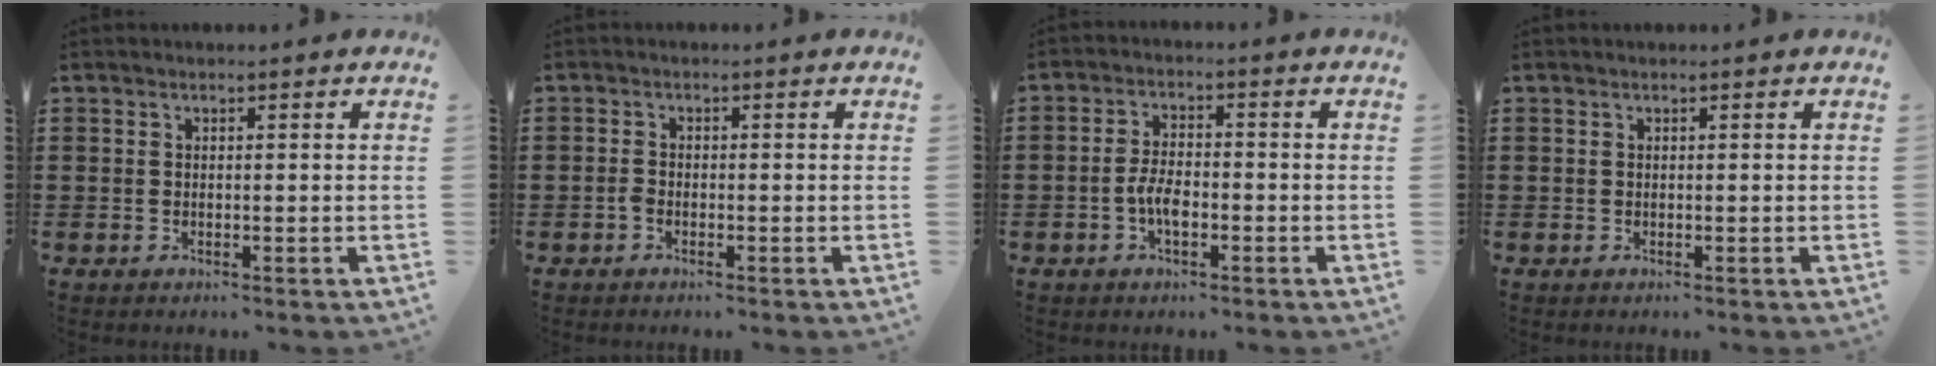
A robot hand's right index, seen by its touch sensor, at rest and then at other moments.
{"total": 1.2, "force": [-0.7, 0.6, 0.7], "torque": [-0.024, -0.003, -0.016]}
{"total": 4.1, "force": [-1.4, 1.7, 3.4], "torque": [-0.079, 0.000, -0.032]}
{"total": 0.0}